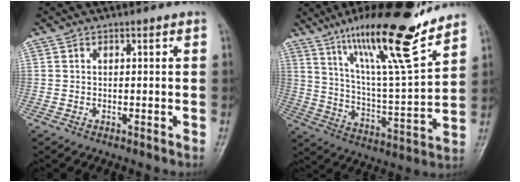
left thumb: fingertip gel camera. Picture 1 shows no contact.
{"total": 20.9, "force": [15.1, 2.6, 14.3], "torque": [-0.214, -0.079, 0.257]}